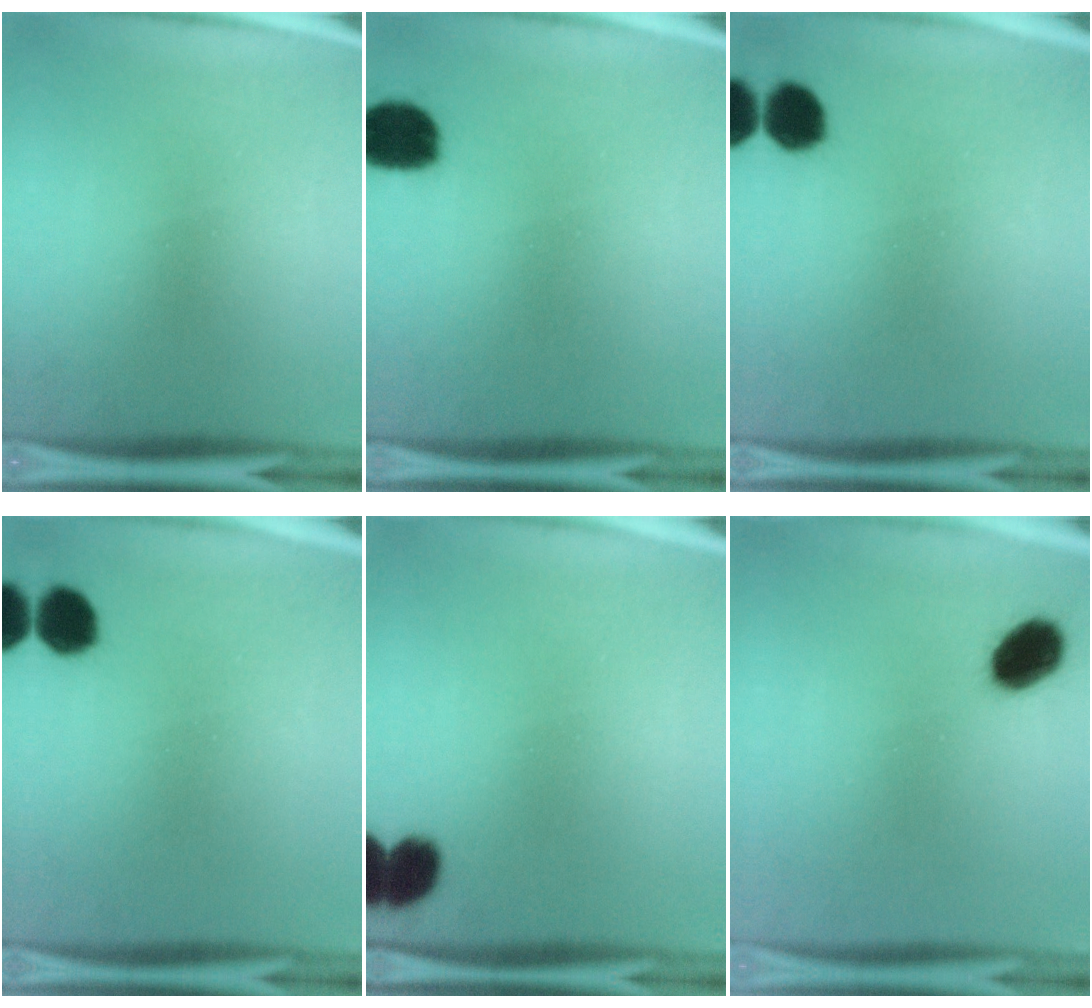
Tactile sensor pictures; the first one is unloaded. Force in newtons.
{"total": 6.0}
{"total": 5.7}
{"total": 5.7}
{"total": 6.4}
{"total": 8.8}